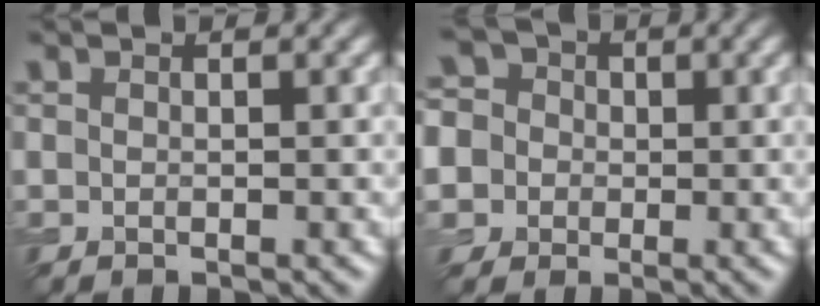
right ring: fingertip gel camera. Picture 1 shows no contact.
{"total": 8.8, "force": [0.0, 8.2, 3.1], "torque": [-0.069, 0.026, -0.037]}